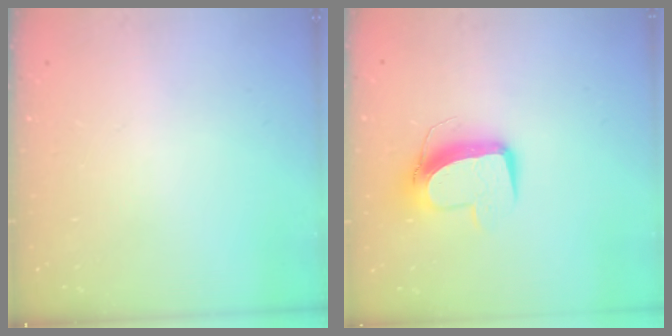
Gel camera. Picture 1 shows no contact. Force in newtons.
{"total": 10.7, "press": 10.6, "slide": 1.1}